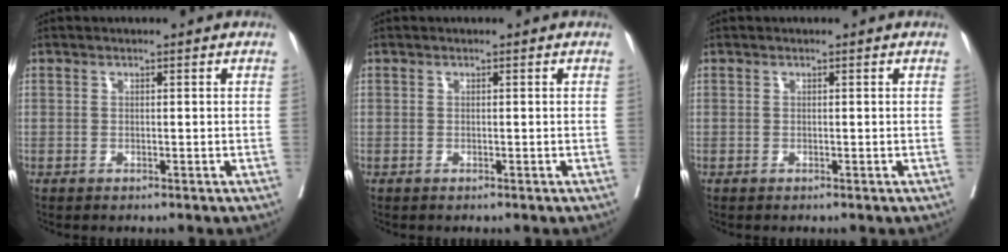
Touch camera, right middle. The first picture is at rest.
{"total": 0.0}
{"total": 0.0}